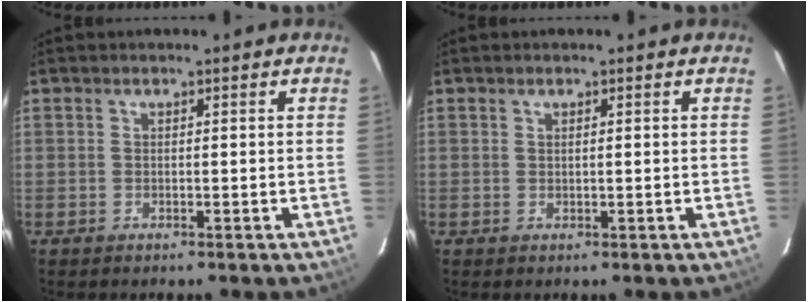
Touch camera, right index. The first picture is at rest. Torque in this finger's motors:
{"motor_torque": [-0.33, -0.02, -0.04, -0.01]}